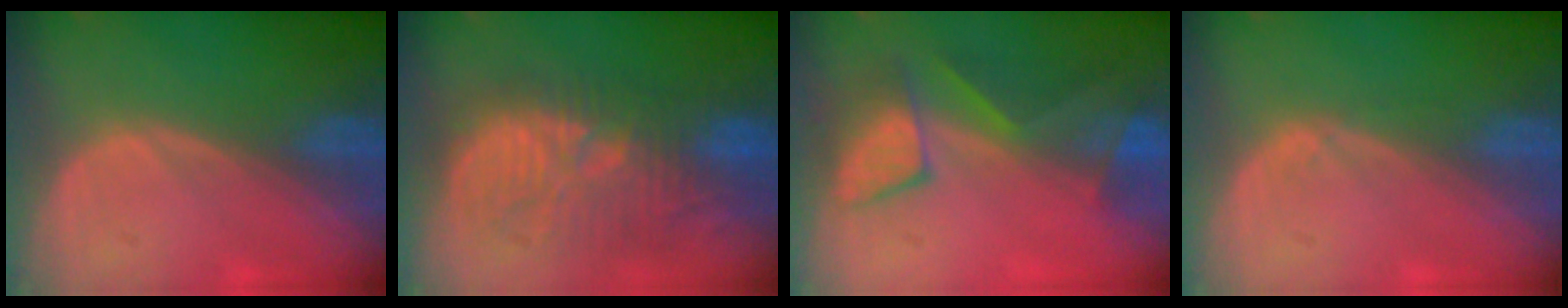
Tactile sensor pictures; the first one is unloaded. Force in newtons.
{"total": 11.1, "press": 10.9, "slide": 1.8}
{"total": 7.8, "press": 7.6, "slide": 1.6}
{"total": 0.7, "press": 0.6, "slide": 0.2}